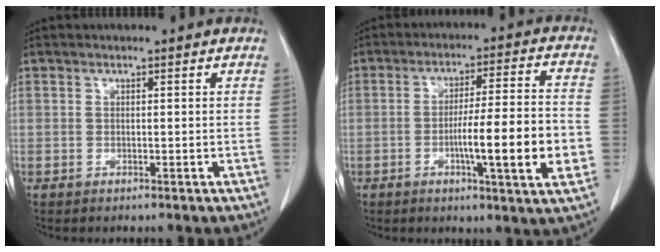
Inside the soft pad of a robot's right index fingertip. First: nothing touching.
{"total": 13.4, "force": [-3.3, 0.5, 13.0], "torque": [-0.199, -0.003, -0.054]}